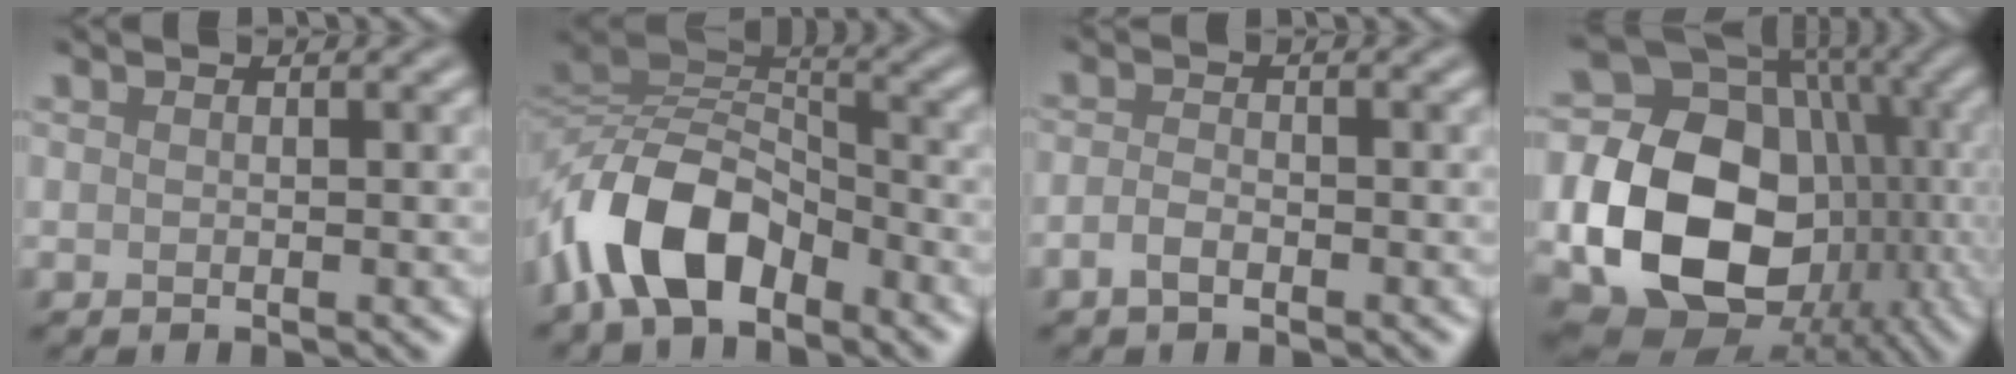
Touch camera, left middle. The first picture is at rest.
{"total": 9.4, "force": [-4.9, 4.9, 6.3], "torque": [-0.126, 0.011, -0.102]}
{"total": 1.4, "force": [-0.8, 0.5, 1.0], "torque": [-0.022, 0.004, -0.020]}
{"total": 20.5, "force": [-3.1, 16.9, 11.1], "torque": [-0.196, -0.029, -0.061]}